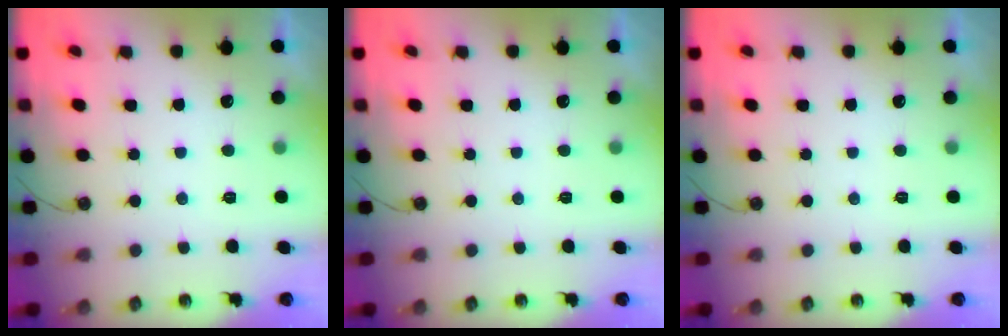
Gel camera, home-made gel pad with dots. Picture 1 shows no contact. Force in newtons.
{"total": 0.0}
{"total": 0.0}